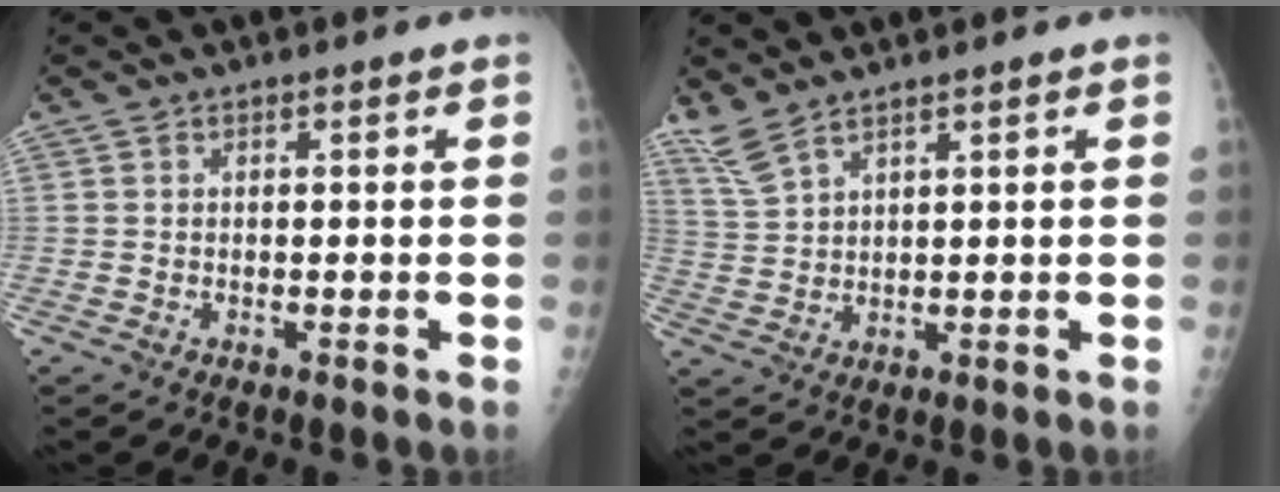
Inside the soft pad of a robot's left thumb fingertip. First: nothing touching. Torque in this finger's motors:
{"motor_torque": [2.95, 1.05, 1.10, -1.67, 0.48]}